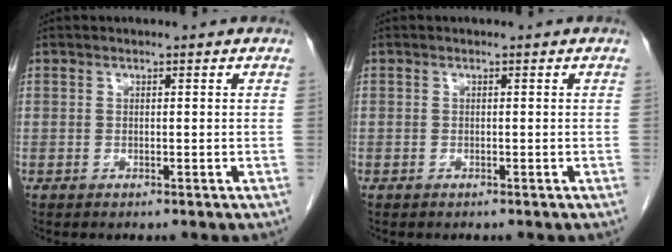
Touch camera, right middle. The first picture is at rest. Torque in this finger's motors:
{"motor_torque": [0.00, -0.05, -0.69, -0.21]}